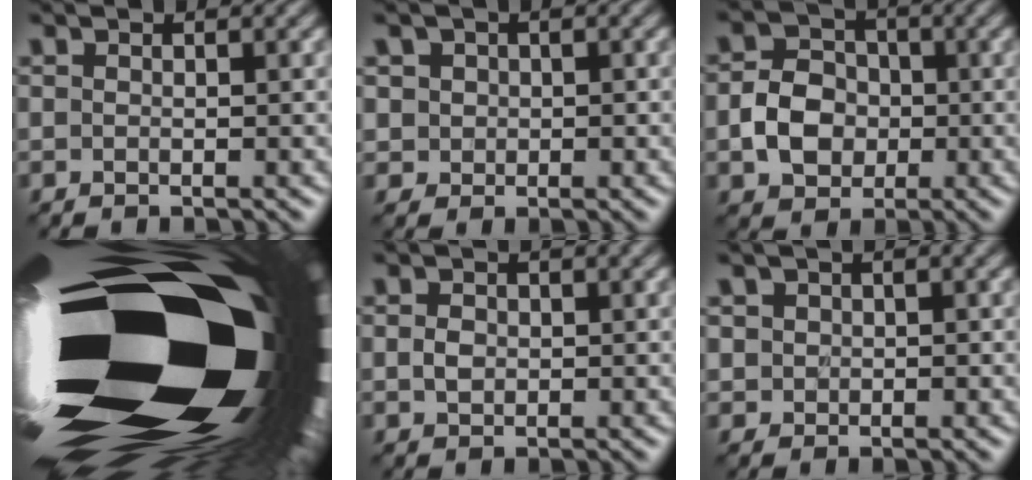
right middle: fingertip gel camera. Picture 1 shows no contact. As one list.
[{"total": 2.9, "force": [1.1, 2.5, 1.0], "torque": [-0.018, 0.009, 0.019]}, {"total": 4.0, "force": [-1.4, 3.1, 2.1], "torque": [-0.035, 0.005, -0.027]}, {"total": 23.1, "force": [-5.0, 12.0, 19.1], "torque": [-0.281, 0.007, -0.094]}, {"total": 0.8, "force": [-0.4, 0.6, 0.4], "torque": [-0.010, -0.001, -0.005]}, {"total": 2.0, "force": [0.7, 1.7, 0.7], "torque": [-0.016, 0.008, 0.017]}]